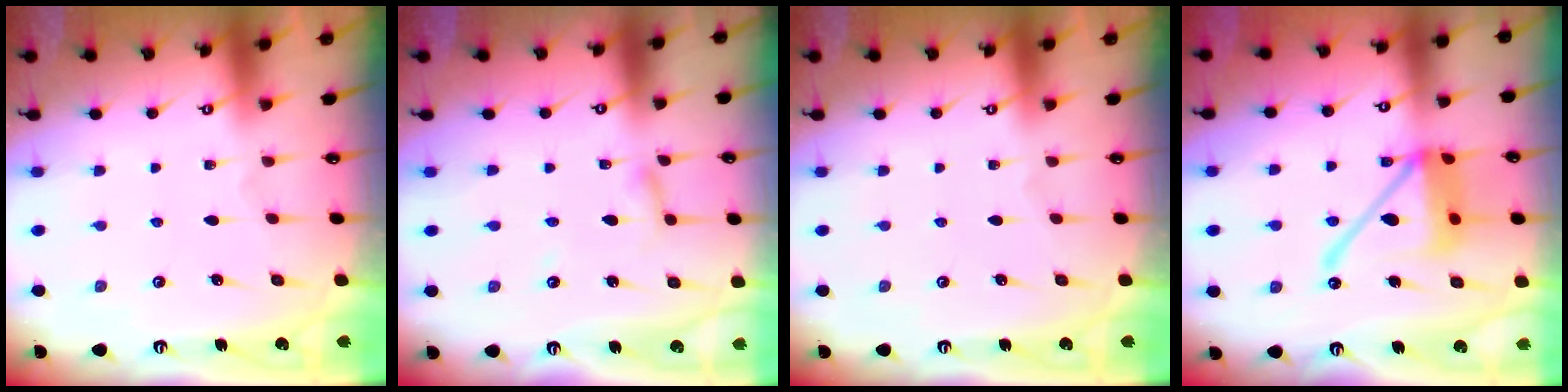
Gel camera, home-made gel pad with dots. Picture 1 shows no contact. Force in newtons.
{"total": 2.7, "press": 2.7, "slide": 0.2}
{"total": 0.0}
{"total": 16.0, "press": 15.9, "slide": 1.8}